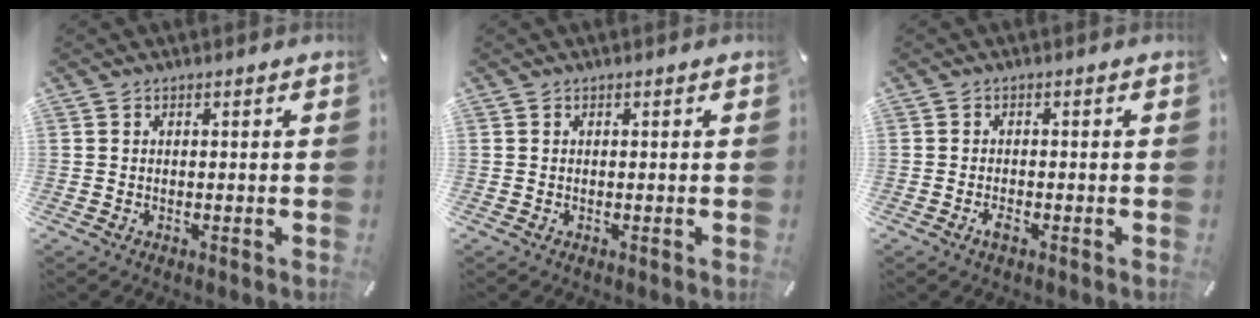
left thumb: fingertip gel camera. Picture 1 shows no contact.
{"total": 0.0}
{"total": 1.9, "force": [-1.2, 0.7, 1.3], "torque": [-0.030, 0.001, -0.024]}